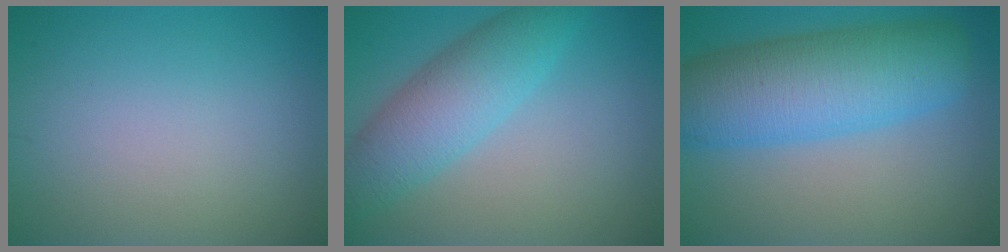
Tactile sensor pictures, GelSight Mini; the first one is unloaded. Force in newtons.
{"total": 5.7, "press": 5.7, "slide": 0.1}
{"total": 9.6, "press": 9.6, "slide": 0.4}